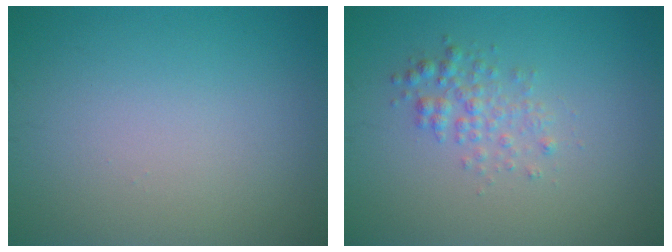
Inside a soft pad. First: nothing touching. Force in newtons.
{"total": 2.0, "press": 2.0, "slide": 0.1}